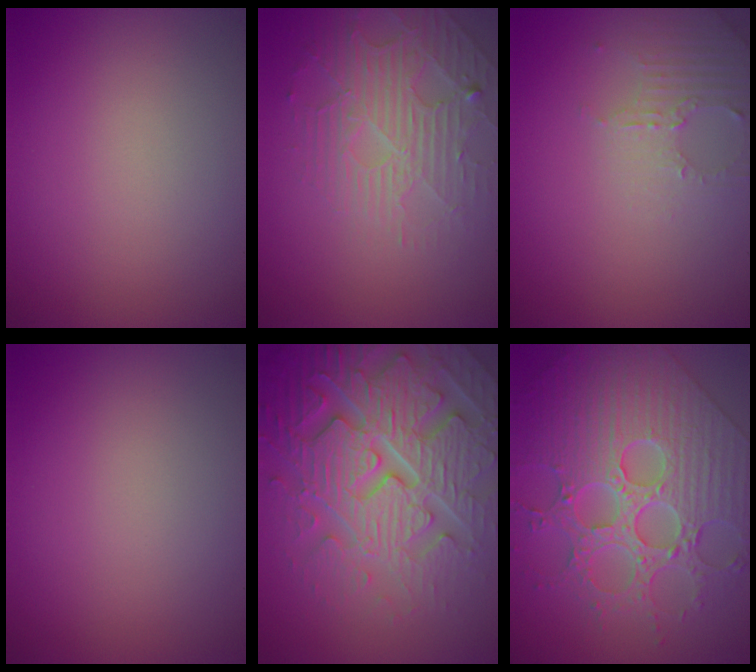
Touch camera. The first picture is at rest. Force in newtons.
{"total": 4.7, "press": 3.6, "slide": 3.0}
{"total": 2.6, "press": 2.5, "slide": 0.7}
{"total": 0.0}
{"total": 7.9, "press": 7.7, "slide": 2.0}
{"total": 9.4, "press": 7.0, "slide": 6.2}